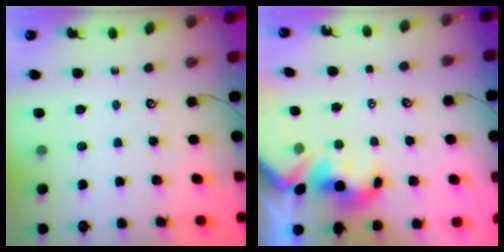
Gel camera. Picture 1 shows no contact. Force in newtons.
{"total": 1.5, "press": 1.3, "slide": 0.7}